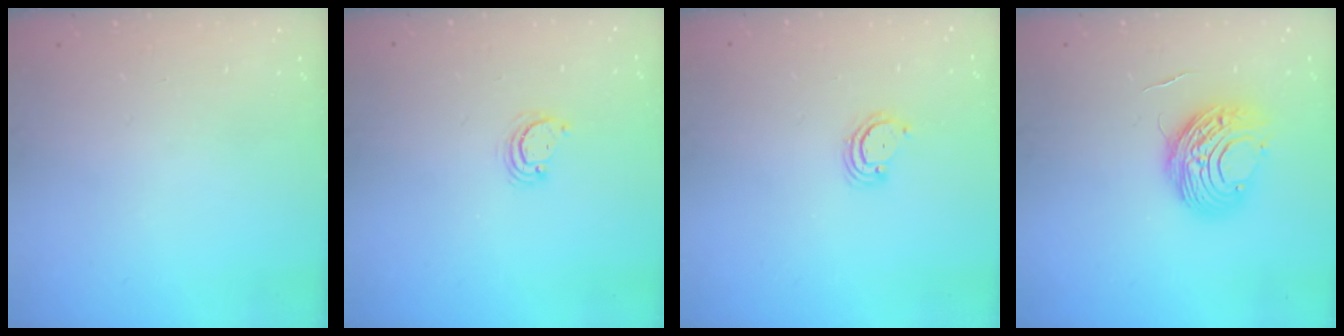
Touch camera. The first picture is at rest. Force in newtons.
{"total": 3.3, "press": 3.3, "slide": 0.3}
{"total": 2.9, "press": 2.9, "slide": 0.3}
{"total": 10.1, "press": 10.1, "slide": 0.8}